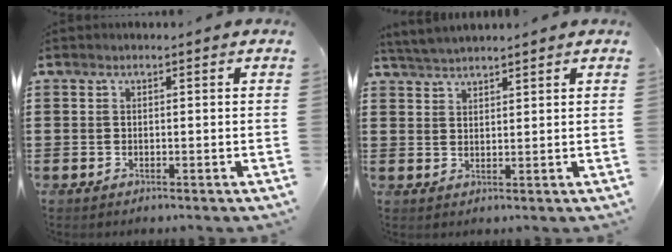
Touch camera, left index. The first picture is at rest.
{"total": 3.1, "force": [3.1, 0.1, 0.5], "torque": [-0.019, -0.004, 0.060]}